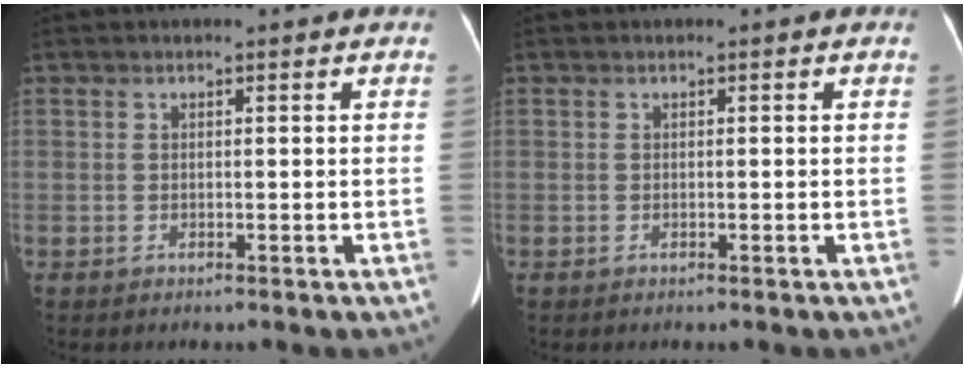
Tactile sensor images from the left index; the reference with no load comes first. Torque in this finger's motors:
{"motor_torque": [0.04, 0.04, 0.02, 0.02]}